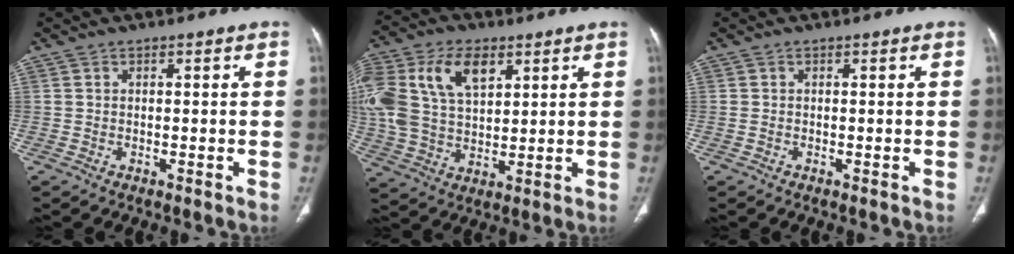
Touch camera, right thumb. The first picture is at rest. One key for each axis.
{"total": 21.6, "fx": 8.0, "fy": 13.5, "fz": 14.8, "tx": -0.342, "ty": 0.018, "tz": 0.153}
{"total": 0.6, "fx": -0.1, "fy": 0.3, "fz": 0.4, "tx": -0.013, "ty": 0.003, "tz": -0.001}